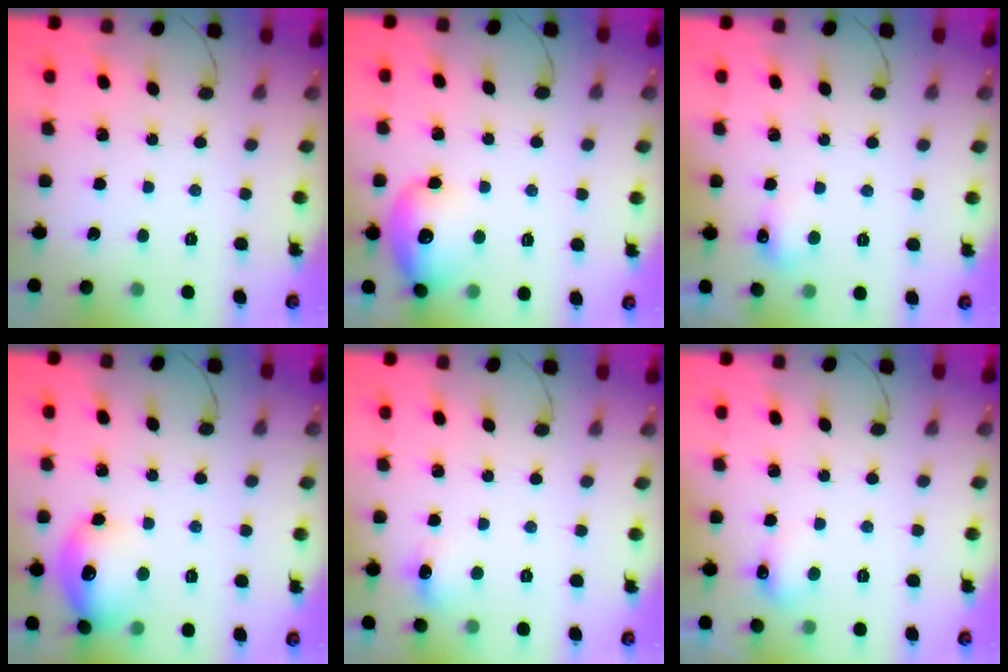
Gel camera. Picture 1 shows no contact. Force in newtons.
{"total": 12.8, "press": 12.6, "slide": 2.2}
{"total": 5.4, "press": 5.2, "slide": 1.5}
{"total": 15.4, "press": 15.4, "slide": 1.3}
{"total": 6.6, "press": 6.4, "slide": 1.8}
{"total": 5.7, "press": 5.6, "slide": 1.5}